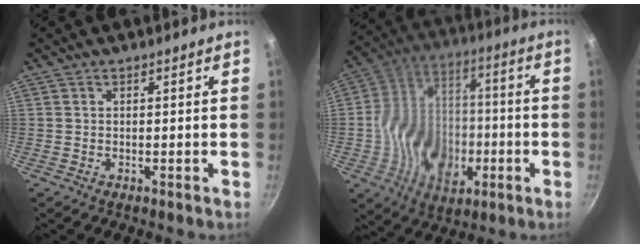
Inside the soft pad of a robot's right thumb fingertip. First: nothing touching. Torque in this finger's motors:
{"motor_torque": [1.99, 2.33, 0.46, 0.07, 0.19]}